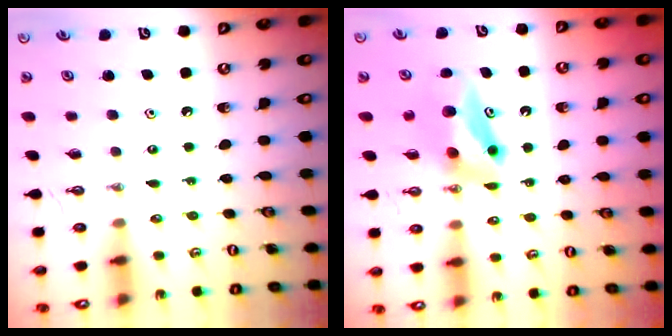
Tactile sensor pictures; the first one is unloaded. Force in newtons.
{"total": 8.6, "press": 7.8, "slide": 3.6}